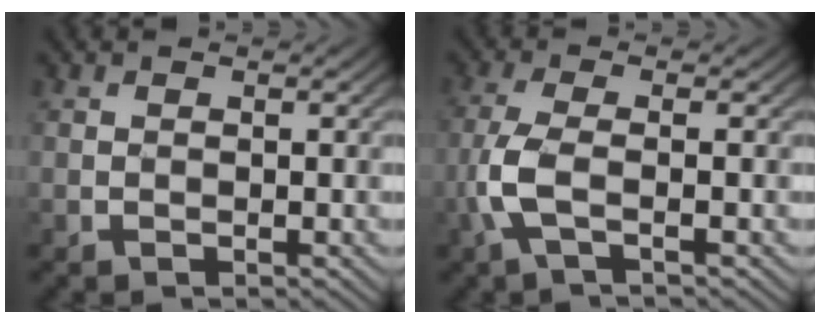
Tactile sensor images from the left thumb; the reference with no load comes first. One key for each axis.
{"total": 4.4, "fx": -2.1, "fy": 1.2, "fz": 3.7, "tx": -0.108, "ty": 0.005, "tz": -0.046}